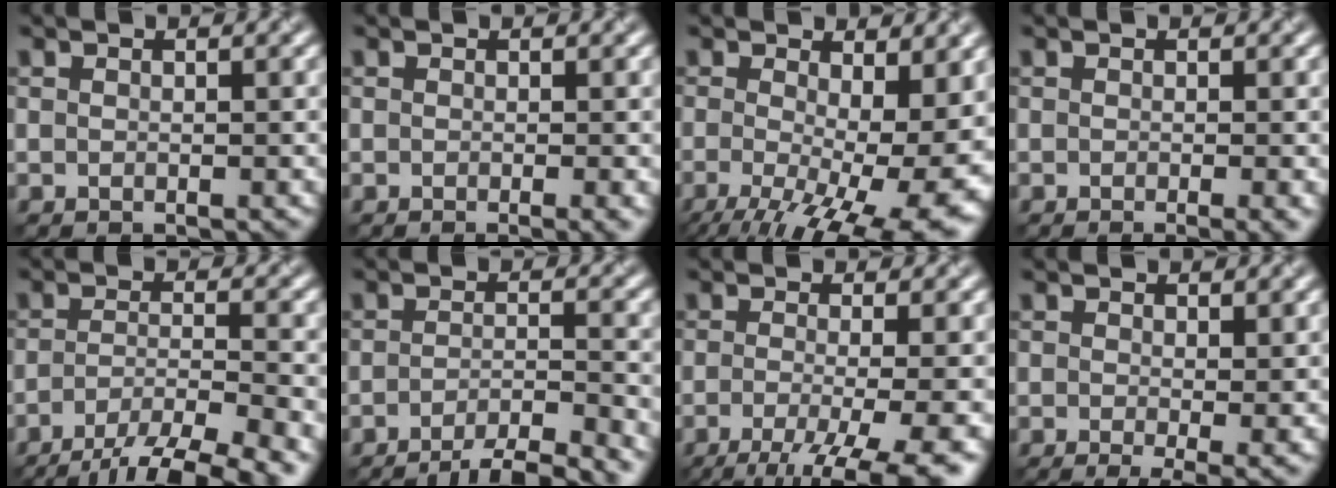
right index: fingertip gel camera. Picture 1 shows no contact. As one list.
[{"total": 2.1, "force": [-0.8, 0.6, 1.8], "torque": [-0.023, -0.003, -0.007]}, {"total": 15.3, "force": [-3.7, 6.6, 13.3], "torque": [-0.204, -0.033, -0.035]}, {"total": 2.6, "force": [-1.0, 0.8, 2.3], "torque": [-0.028, -0.003, -0.007]}, {"total": 9.1, "force": [-6.8, 2.5, 5.6], "torque": [-0.094, -0.020, -0.098]}, {"total": 5.7, "force": [-4.5, 1.0, 3.3], "torque": [-0.051, 0.003, -0.070]}, {"total": 8.7, "force": [-4.6, 2.3, 7.0], "torque": [-0.106, -0.021, -0.067]}, {"total": 5.1, "force": [-1.5, 1.8, 4.6], "torque": [-0.072, -0.008, -0.013]}]